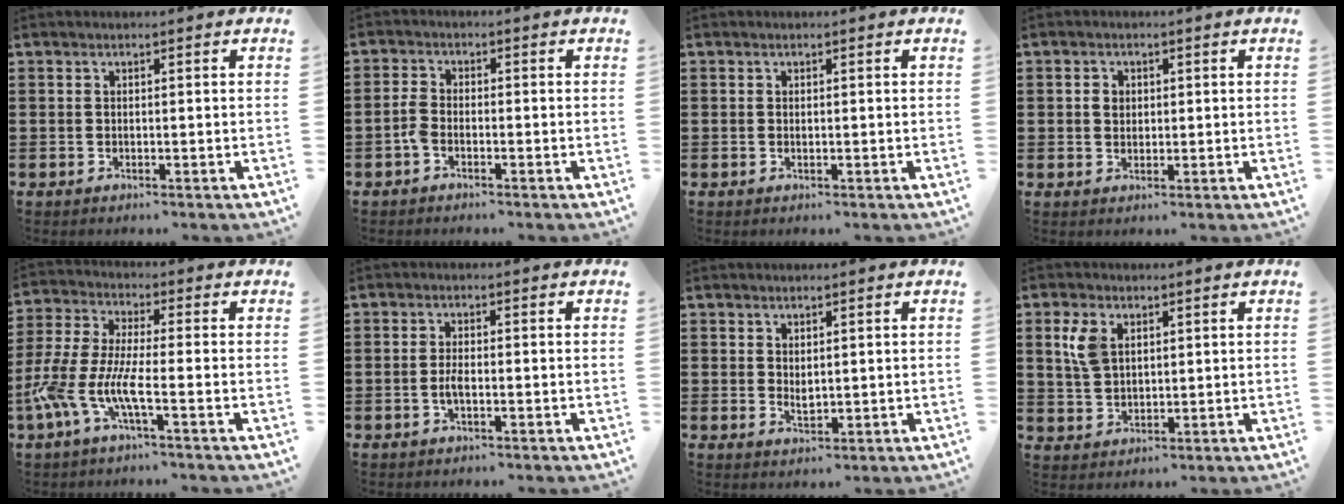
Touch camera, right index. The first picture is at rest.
{"total": 2.3, "force": [-1.3, 0.9, 1.6], "torque": [-0.053, -0.004, -0.032]}
{"total": 0.0}
{"total": 1.6, "force": [0.3, 1.4, 0.8], "torque": [-0.019, 0.010, 0.004]}
{"total": 8.2, "force": [-4.0, 1.7, 7.0], "torque": [-0.183, -0.018, -0.086]}
{"total": 2.1, "force": [-0.6, 0.6, 1.9], "torque": [-0.043, -0.001, -0.014]}
{"total": 1.6, "force": [0.8, 0.7, 1.2], "torque": [-0.023, 0.000, 0.016]}
{"total": 4.8, "force": [2.0, 3.0, 3.2], "torque": [-0.082, 0.009, 0.032]}